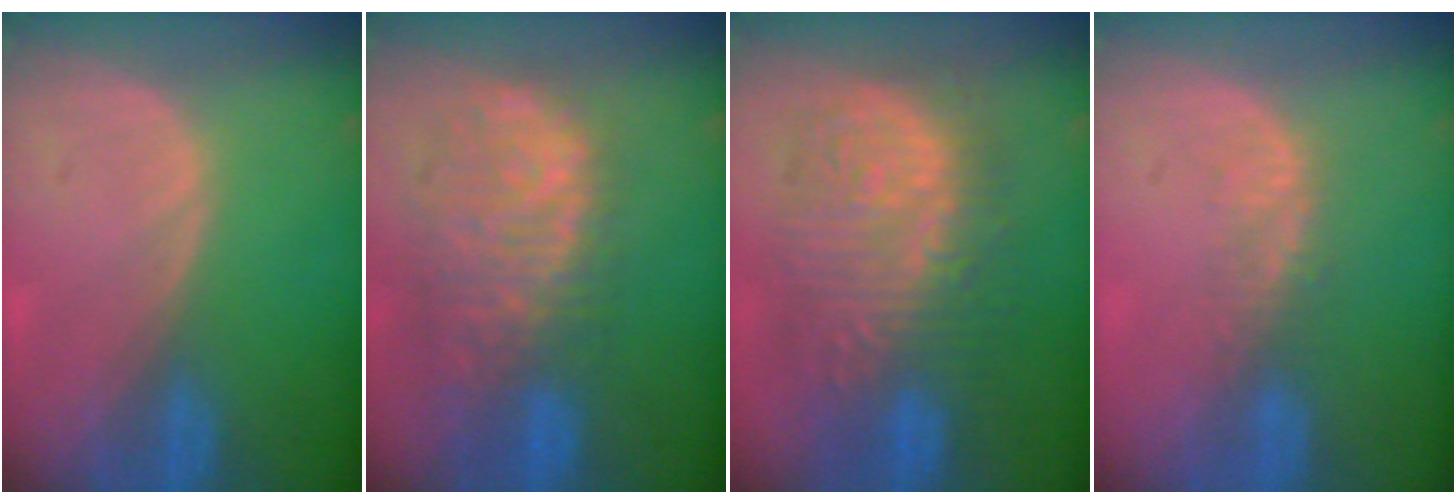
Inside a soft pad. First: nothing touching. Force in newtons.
{"total": 11.8, "press": 9.8, "slide": 6.6}
{"total": 12.8, "press": 12.7, "slide": 1.2}
{"total": 2.9, "press": 2.3, "slide": 1.8}